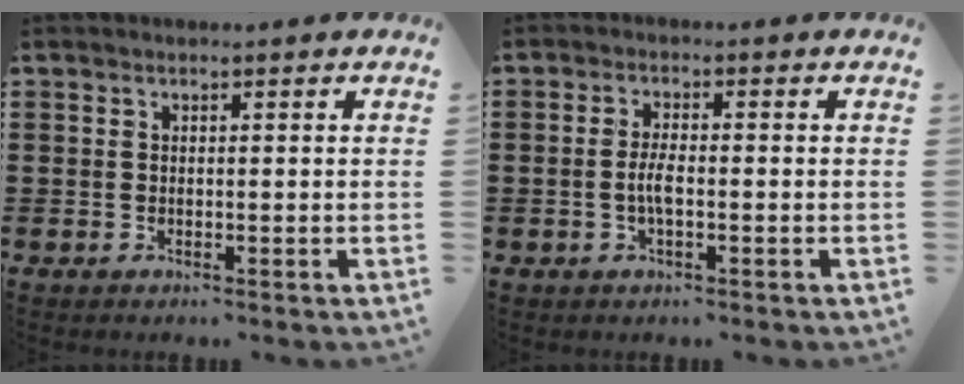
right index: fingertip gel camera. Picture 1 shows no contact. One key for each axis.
{"total": 3.0, "fx": -0.7, "fy": 0.6, "fz": 2.9, "tx": -0.067, "ty": -0.006, "tz": -0.018}